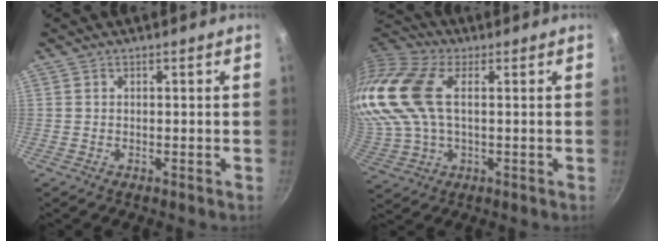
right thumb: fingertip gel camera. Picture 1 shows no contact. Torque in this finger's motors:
{"motor_torque": [-0.71, 2.75, 2.77, 0.00, 0.44]}